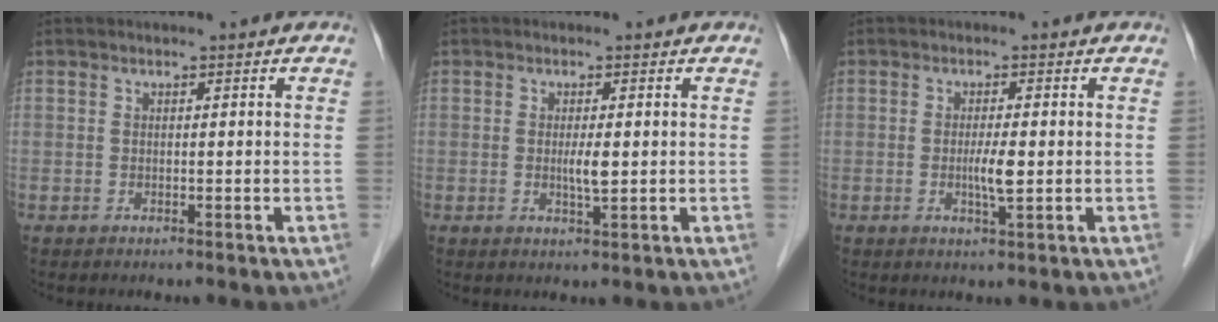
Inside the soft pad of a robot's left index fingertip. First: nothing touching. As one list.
[{"total": 2.1, "force": [0.2, 0.2, 2.1], "torque": [-0.041, -0.003, 0.005]}, {"total": 2.8, "force": [-0.2, 0.2, 2.8], "torque": [-0.053, -0.004, -0.001]}]